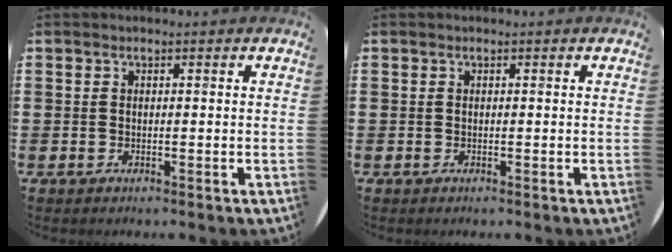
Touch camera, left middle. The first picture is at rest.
{"total": 0.0}